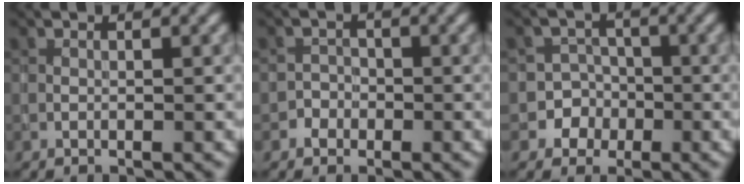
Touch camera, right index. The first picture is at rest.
{"total": 1.4, "force": [-0.6, 1.2, -0.2], "torque": [0.019, 0.008, -0.015]}
{"total": 5.2, "force": [-1.9, 4.8, -0.1], "torque": [0.037, 0.006, -0.049]}